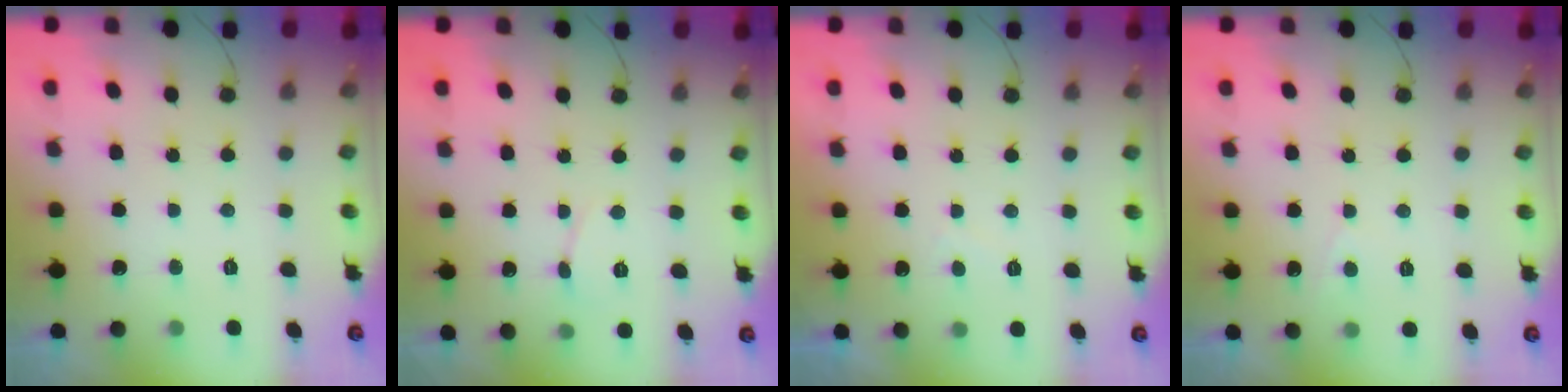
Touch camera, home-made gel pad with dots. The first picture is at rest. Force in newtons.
{"total": 3.6, "press": 3.6, "slide": 0.3}
{"total": 0.9, "press": 0.7, "slide": 0.6}
{"total": 2.1, "press": 2.1, "slide": 0.3}